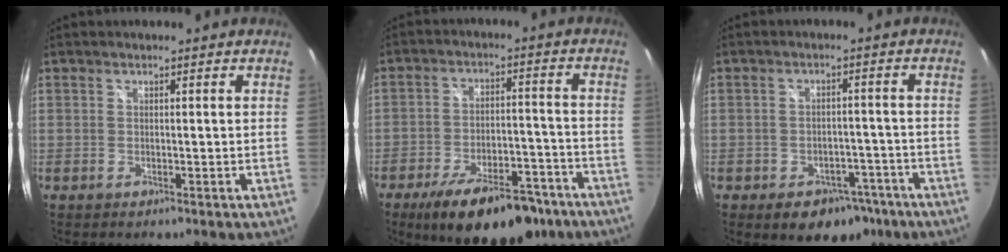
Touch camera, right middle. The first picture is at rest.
{"total": 20.8, "force": [-15.2, 7.8, 11.8], "torque": [-0.192, -0.003, -0.211]}
{"total": 9.4, "force": [-5.9, 6.1, 3.9], "torque": [-0.071, 0.015, -0.062]}